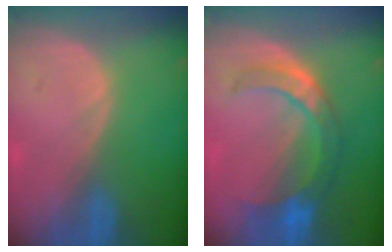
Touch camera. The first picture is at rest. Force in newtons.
{"total": 7.4, "press": 7.2, "slide": 1.9}